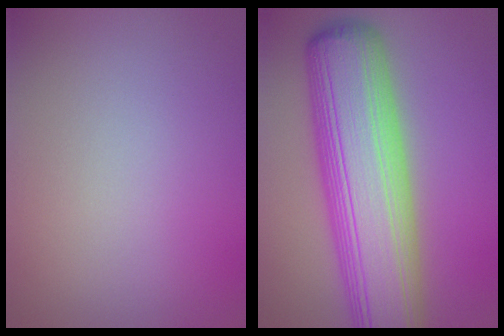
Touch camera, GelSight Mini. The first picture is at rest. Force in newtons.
{"total": 13.4, "press": 13.4, "slide": 0.4}